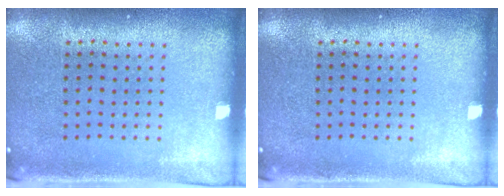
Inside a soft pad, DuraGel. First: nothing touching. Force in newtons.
{"total": 0.0}